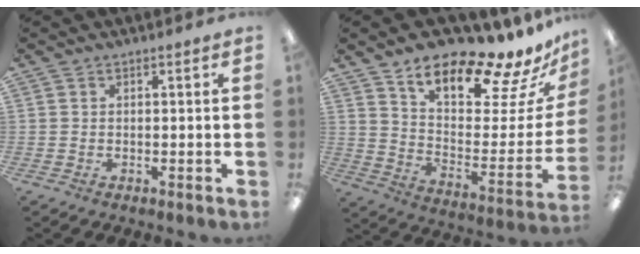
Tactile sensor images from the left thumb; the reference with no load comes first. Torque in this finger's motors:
{"motor_torque": [0.37, 0.37, 1.28, -1.49, 0.25]}